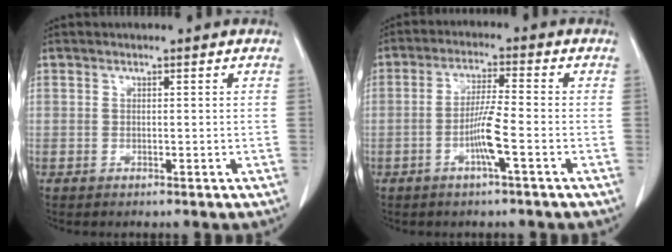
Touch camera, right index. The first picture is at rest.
{"total": 5.7, "force": [-2.1, -0.4, 5.3], "torque": [-0.107, -0.001, -0.041]}